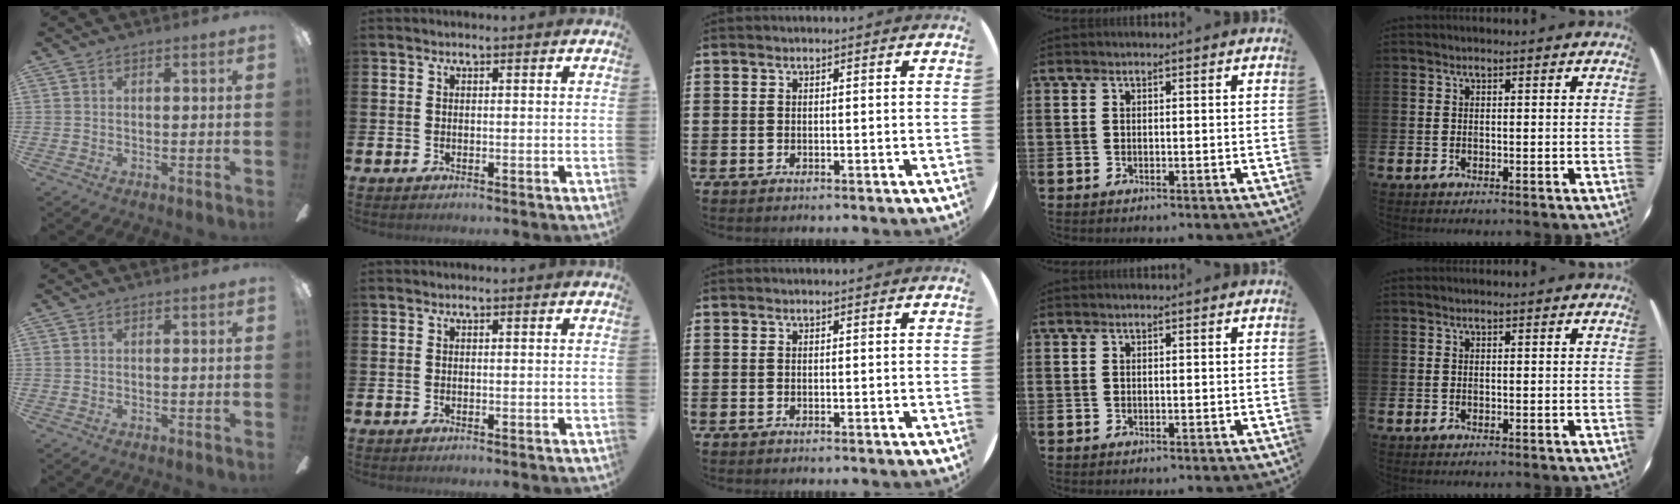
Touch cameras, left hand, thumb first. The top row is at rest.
{}